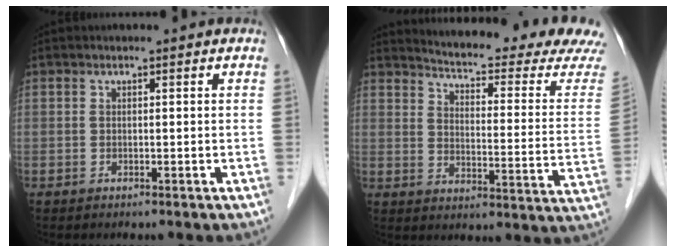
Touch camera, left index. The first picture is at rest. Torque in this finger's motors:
{"motor_torque": [0.05, -0.42, 0.35, 0.06]}